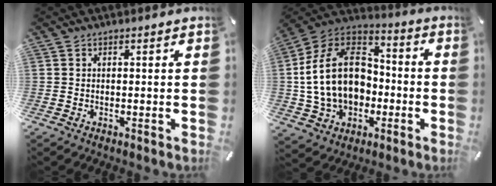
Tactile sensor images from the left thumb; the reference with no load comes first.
{"total": 19.7, "force": [-1.8, 15.0, 12.6], "torque": [-0.266, 0.017, -0.031]}